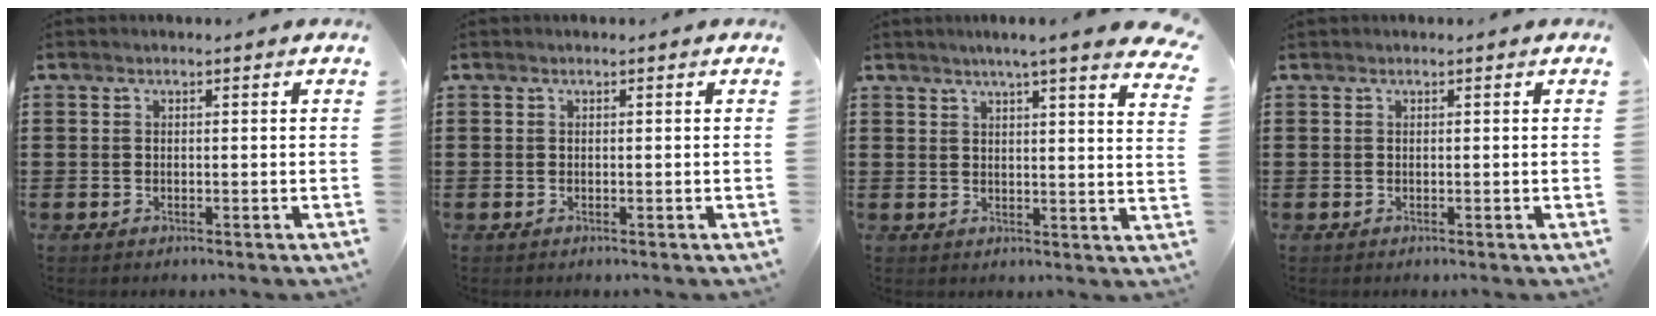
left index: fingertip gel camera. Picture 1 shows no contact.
{"total": 0.0}
{"total": 4.4, "force": [3.6, -0.7, 2.4], "torque": [-0.052, -0.018, 0.058]}
{"total": 0.0}